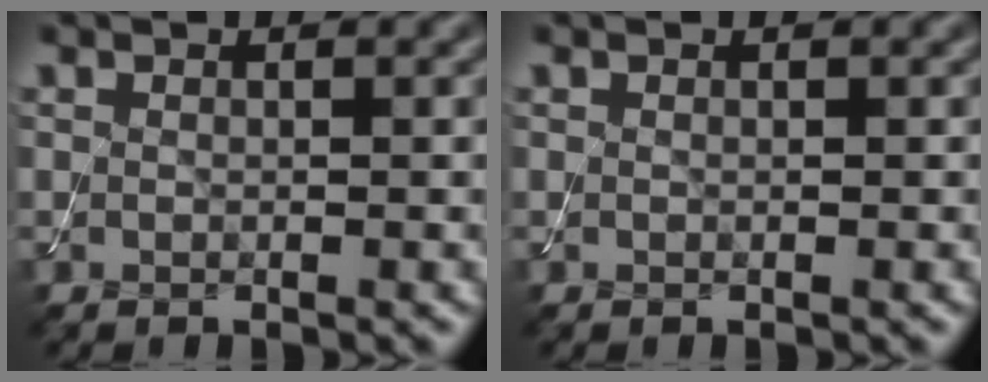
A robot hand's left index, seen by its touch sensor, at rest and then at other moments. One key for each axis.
{"total": 0.0}